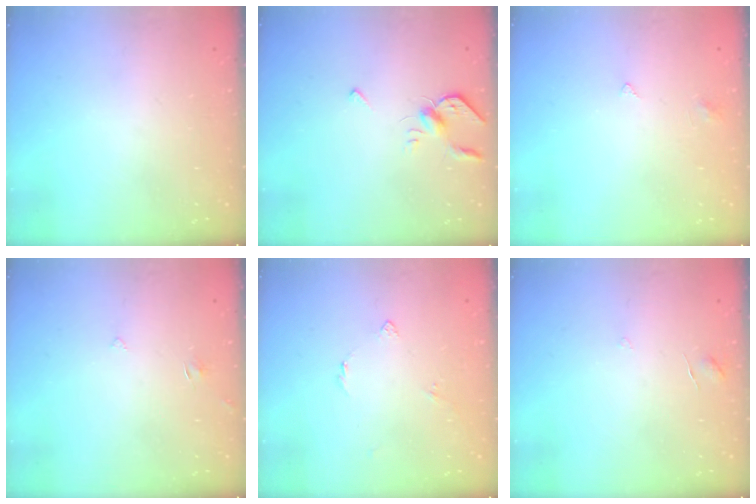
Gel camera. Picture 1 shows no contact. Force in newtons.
{"total": 4.4, "press": 4.3, "slide": 0.9}
{"total": 2.5, "press": 2.4, "slide": 0.4}
{"total": 2.5, "press": 2.5, "slide": 0.3}
{"total": 2.6, "press": 2.5, "slide": 0.7}
{"total": 2.9, "press": 2.9, "slide": 0.2}